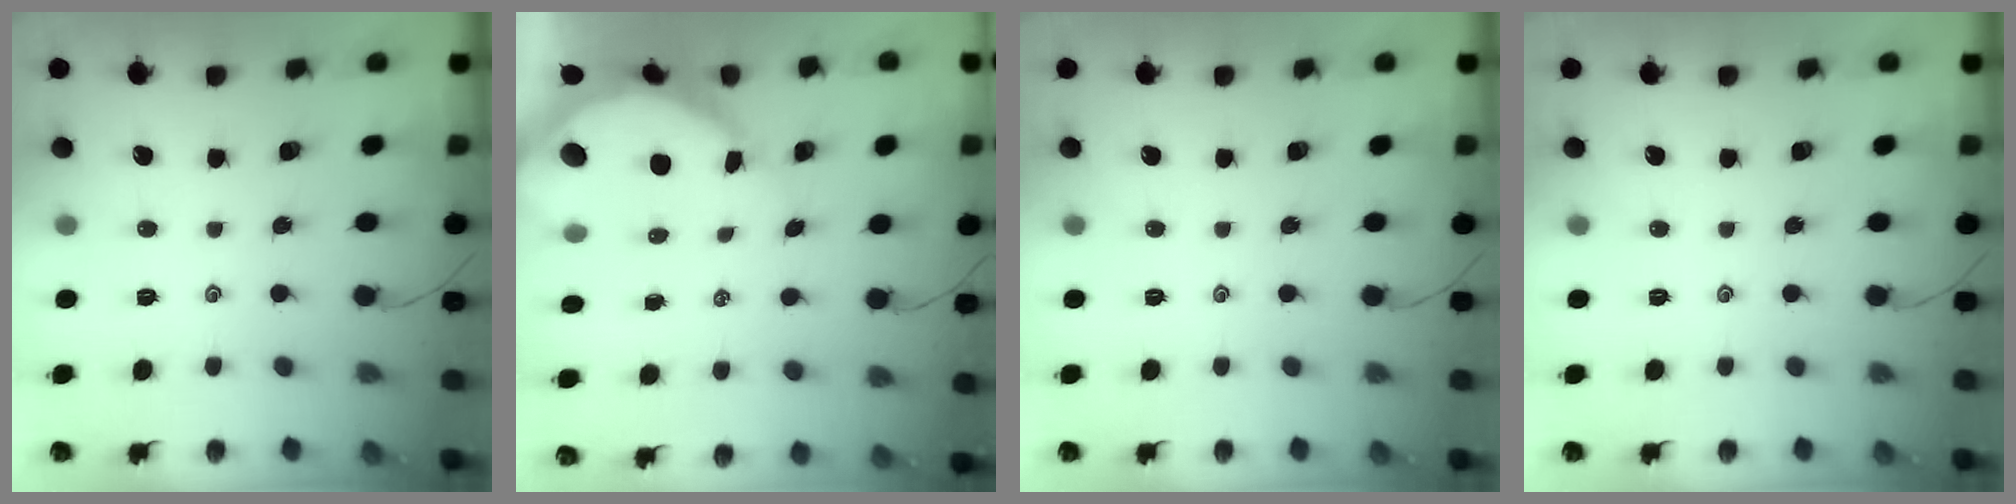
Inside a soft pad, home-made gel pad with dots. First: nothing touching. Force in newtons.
{"total": 9.3, "press": 9.3, "slide": 1.0}
{"total": 0.0}
{"total": 0.0}